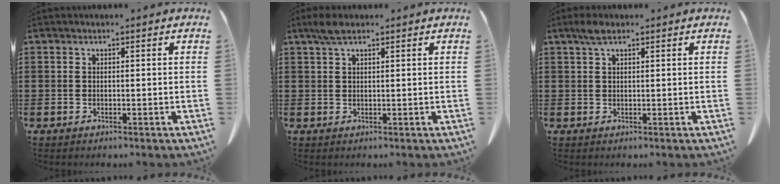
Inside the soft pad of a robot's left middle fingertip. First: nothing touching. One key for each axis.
{"total": 2.7, "fx": 1.7, "fy": 0.9, "fz": 2.0, "tx": -0.043, "ty": 0.004, "tz": 0.031}
{"total": 2.4, "fx": 1.4, "fy": 0.8, "fz": 1.8, "tx": -0.040, "ty": 0.004, "tz": 0.025}